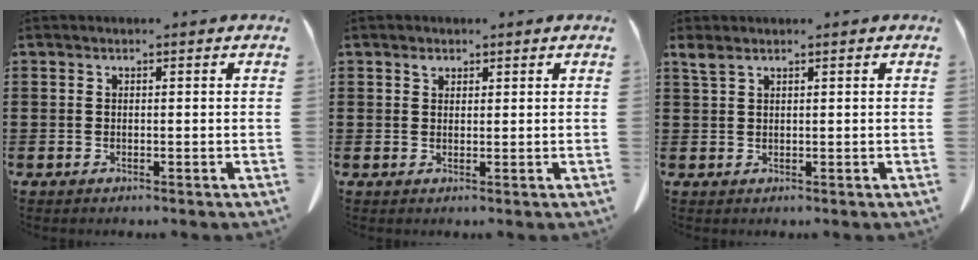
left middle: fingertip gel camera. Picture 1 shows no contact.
{"total": 1.0, "force": [0.6, 0.6, 0.6], "torque": [0.002, -0.006, 0.008]}
{"total": 1.7, "force": [1.1, 0.4, 1.2], "torque": [-0.029, 0.000, 0.022]}